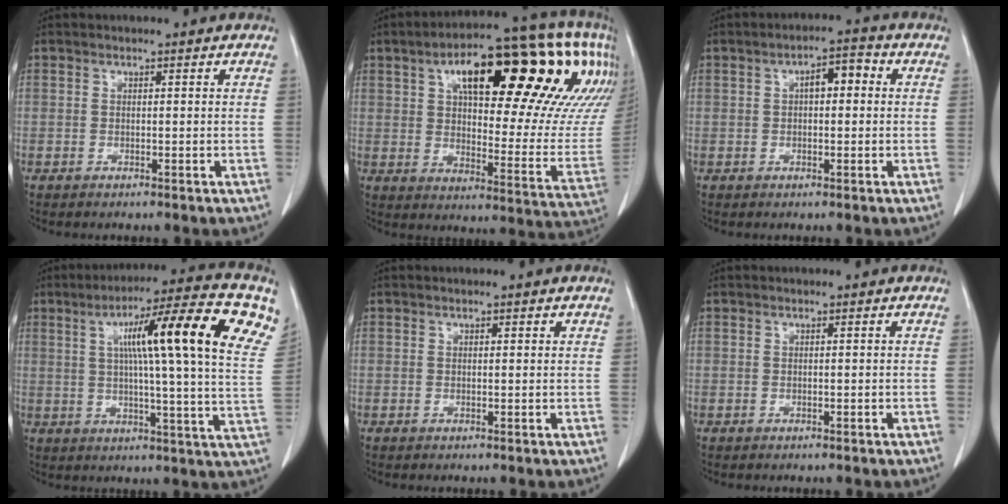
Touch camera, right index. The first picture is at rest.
{"total": 31.6, "force": [14.6, 8.3, 26.8], "torque": [-0.302, 0.056, 0.214]}
{"total": 4.4, "force": [0.8, 1.8, 3.9], "torque": [-0.060, 0.023, 0.008]}
{"total": 21.1, "force": [7.9, 0.7, 19.5], "torque": [-0.264, 0.028, 0.103]}
{"total": 0.5, "force": [0.4, 0.3, 0.2], "torque": [0.001, -0.001, 0.003]}
{"total": 0.0}